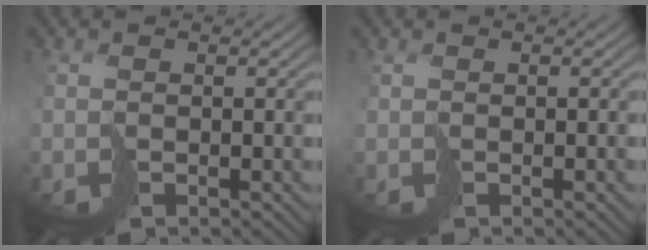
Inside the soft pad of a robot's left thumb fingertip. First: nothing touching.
{"total": 1.2, "force": [0.0, 0.2, 1.2], "torque": [-0.018, 0.001, 0.000]}